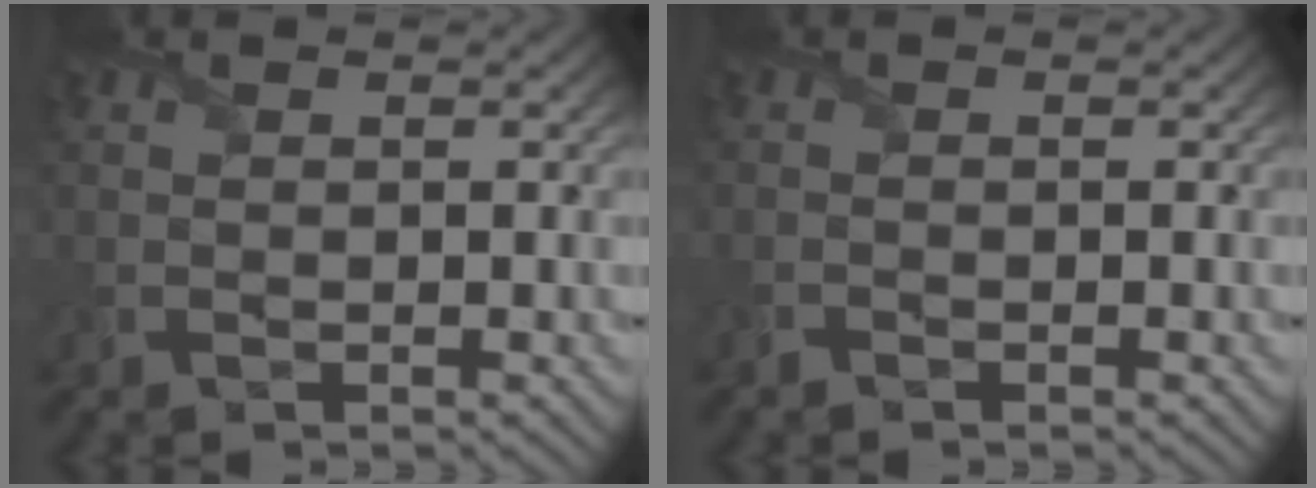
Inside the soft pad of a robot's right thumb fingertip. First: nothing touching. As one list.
[{"total": 0.8, "force": [-0.8, 0.1, -0.1], "torque": [0.001, 0.001, -0.016]}]